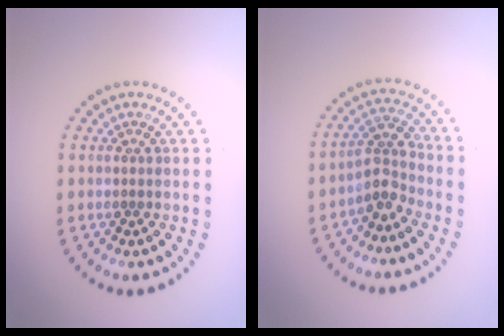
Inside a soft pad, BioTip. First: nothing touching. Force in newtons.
{"total": 2.7, "press": 2.1, "slide": 1.8}